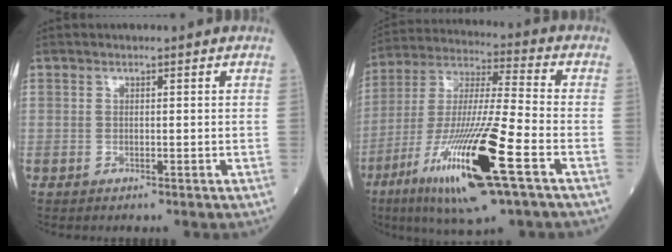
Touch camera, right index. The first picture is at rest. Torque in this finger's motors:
{"motor_torque": [1.22, -0.92, 1.05, 0.21]}